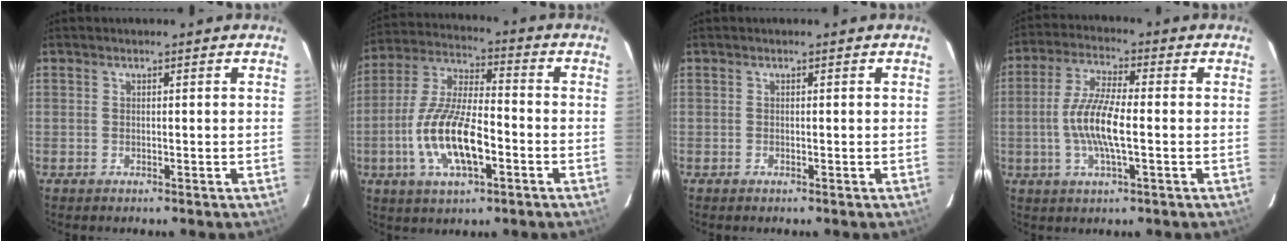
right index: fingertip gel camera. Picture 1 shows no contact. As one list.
[{"total": 15.2, "force": [-4.8, 5.4, 13.3], "torque": [-0.280, -0.006, -0.089]}, {"total": 0.0}, {"total": 9.6, "force": [-1.4, 1.7, 9.3], "torque": [-0.189, 0.000, -0.032]}]